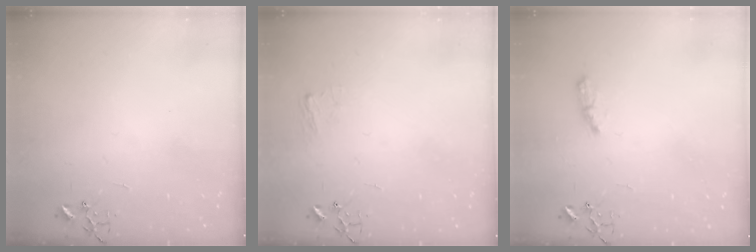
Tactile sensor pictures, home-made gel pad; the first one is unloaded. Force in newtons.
{"total": 5.8, "press": 5.8, "slide": 0.7}
{"total": 6.4, "press": 6.4, "slide": 0.5}